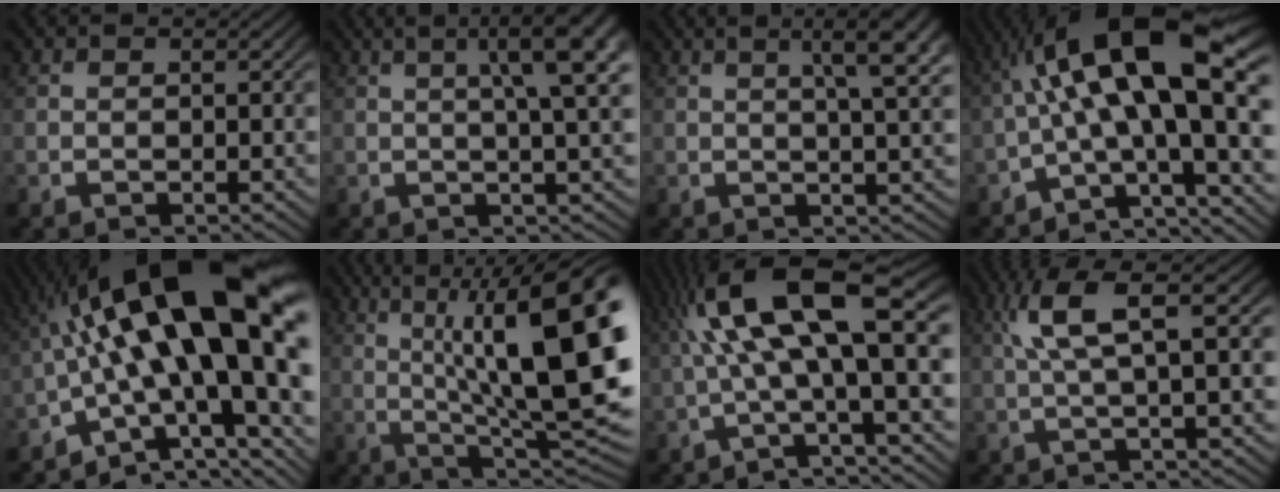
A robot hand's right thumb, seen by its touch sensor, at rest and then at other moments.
{"total": 9.1, "force": [3.7, 3.4, 7.6], "torque": [-0.080, 0.024, 0.039]}
{"total": 7.0, "force": [3.0, 2.4, 5.9], "torque": [-0.070, 0.013, 0.041]}
{"total": 13.2, "force": [0.1, 6.5, 11.5], "torque": [-0.203, -0.015, 0.004]}
{"total": 17.8, "force": [-0.2, 9.7, 14.9], "torque": [-0.257, -0.035, 0.011]}
{"total": 15.3, "force": [1.0, 6.7, 13.8], "torque": [-0.182, -0.027, 0.032]}
{"total": 9.6, "force": [1.1, 4.0, 8.7], "torque": [-0.156, 0.009, 0.014]}
{"total": 6.6, "force": [2.1, 1.9, 6.0], "torque": [-0.122, 0.014, 0.030]}